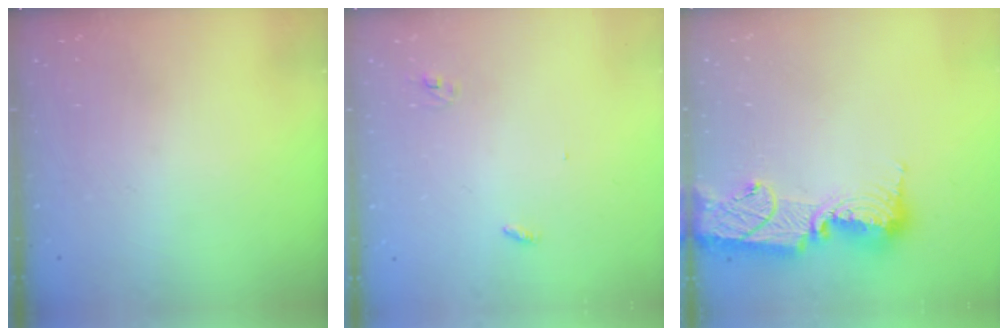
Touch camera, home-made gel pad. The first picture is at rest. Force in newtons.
{"total": 2.8, "press": 2.8, "slide": 0.2}
{"total": 16.0, "press": 15.9, "slide": 1.4}